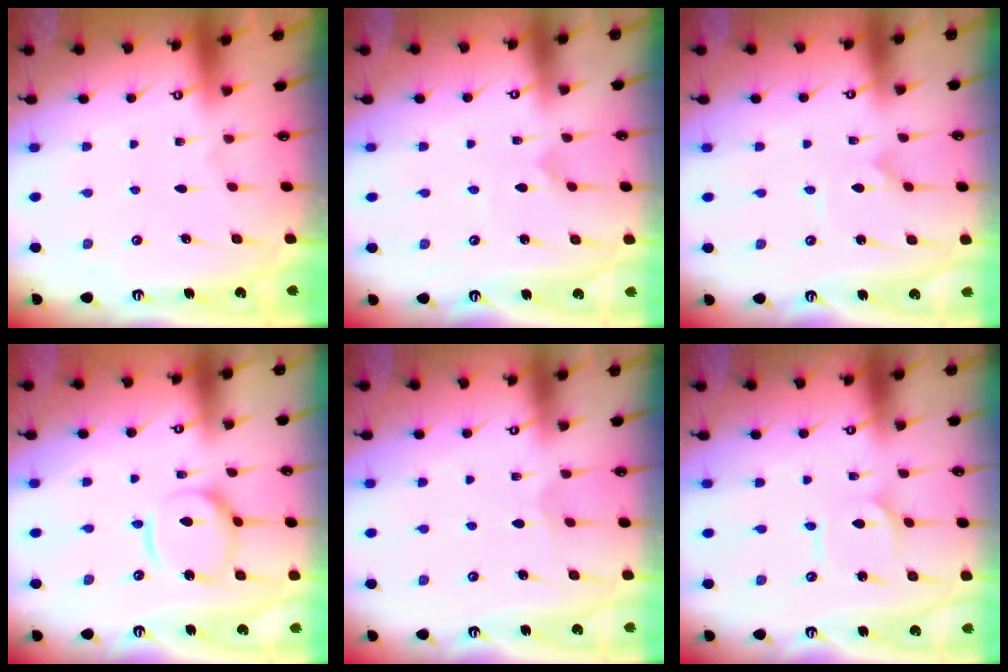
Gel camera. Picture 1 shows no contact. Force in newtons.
{"total": 2.6, "press": 2.6, "slide": 0.3}
{"total": 1.0, "press": 1.0, "slide": 0.0}
{"total": 12.5, "press": 12.5, "slide": 1.4}
{"total": 3.5, "press": 3.5, "slide": 0.4}
{"total": 2.4, "press": 2.4, "slide": 0.3}